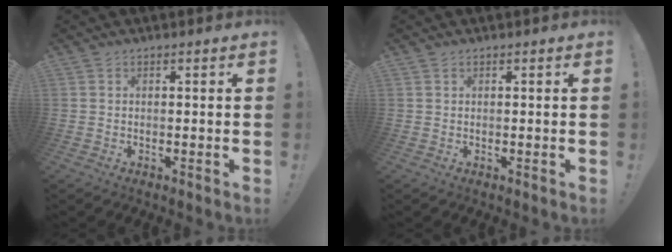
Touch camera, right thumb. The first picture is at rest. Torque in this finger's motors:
{"motor_torque": [0.11, 0.01, -0.16, 0.08, -0.05]}